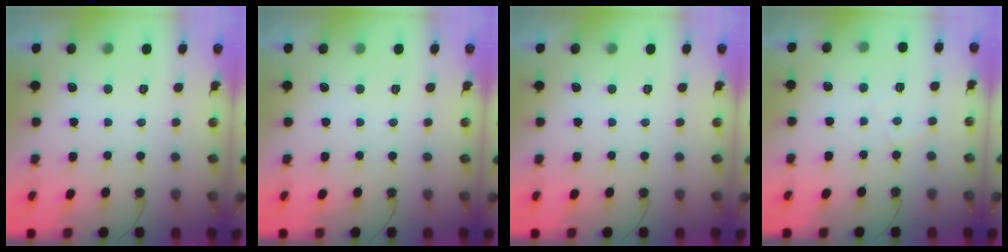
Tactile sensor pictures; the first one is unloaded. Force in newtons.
{"total": 0.0}
{"total": 0.0}
{"total": 4.8, "press": 4.8, "slide": 0.5}